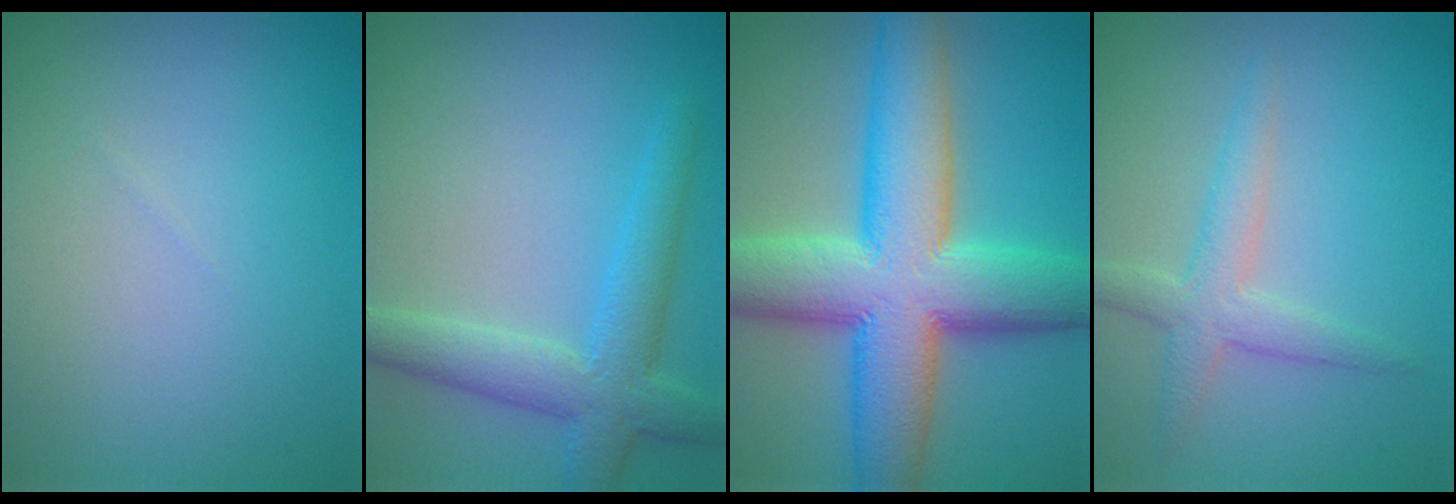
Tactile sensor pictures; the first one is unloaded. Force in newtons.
{"total": 4.8, "press": 4.8, "slide": 0.2}
{"total": 13.0, "press": 12.9, "slide": 0.7}
{"total": 2.9, "press": 2.9, "slide": 0.1}